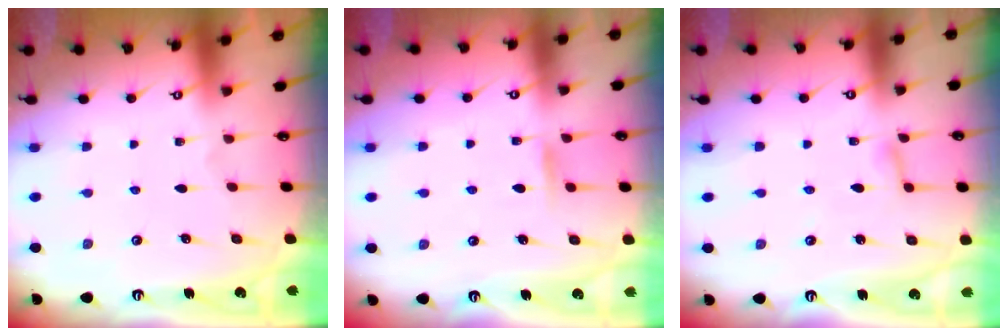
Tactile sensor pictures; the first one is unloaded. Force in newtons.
{"total": 5.5, "press": 5.4, "slide": 0.6}
{"total": 3.9, "press": 3.9, "slide": 0.3}